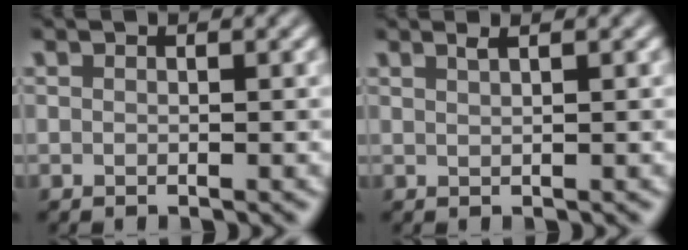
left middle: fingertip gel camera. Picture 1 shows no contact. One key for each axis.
{"total": 1.4, "fx": 0.9, "fy": 0.5, "fz": 0.9, "tx": -0.004, "ty": 0.003, "tz": 0.004}